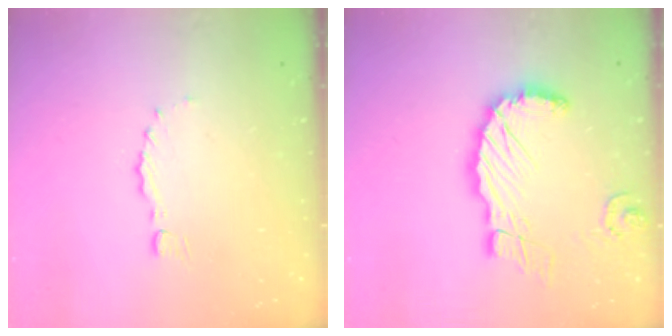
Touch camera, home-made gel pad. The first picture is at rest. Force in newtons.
{"total": 14.0, "press": 13.9, "slide": 1.7}